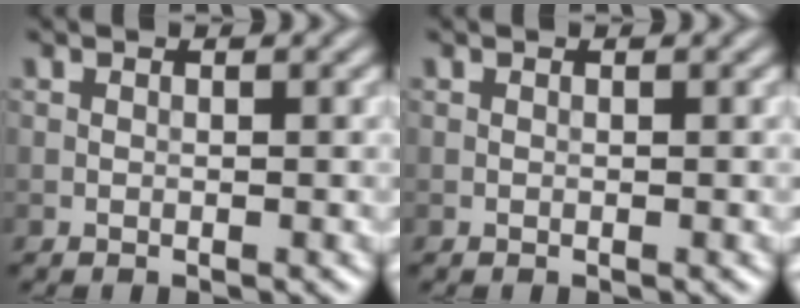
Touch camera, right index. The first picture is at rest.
{"total": 0.0}